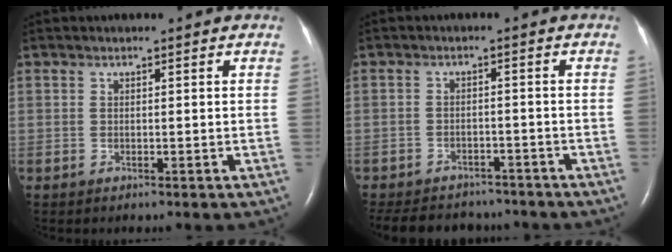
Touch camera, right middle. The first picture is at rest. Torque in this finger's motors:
{"motor_torque": [0.45, -0.51, 0.10, 0.05]}